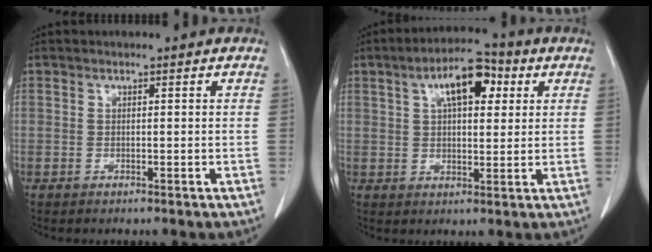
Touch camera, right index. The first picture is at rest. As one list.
[{"total": 9.2, "force": [3.7, 3.6, 7.7], "torque": [-0.130, 0.025, 0.057]}]